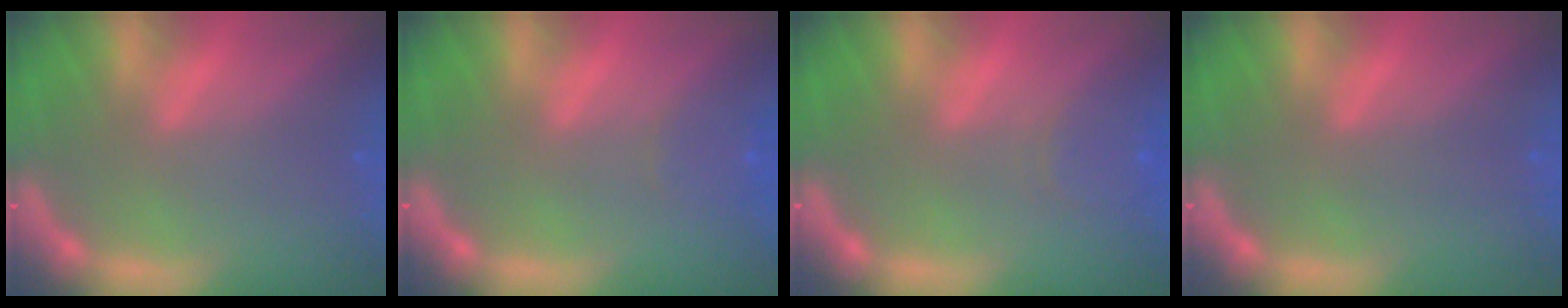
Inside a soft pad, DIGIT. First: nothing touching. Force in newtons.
{"total": 1.9}
{"total": 3.0}
{"total": 0.0}